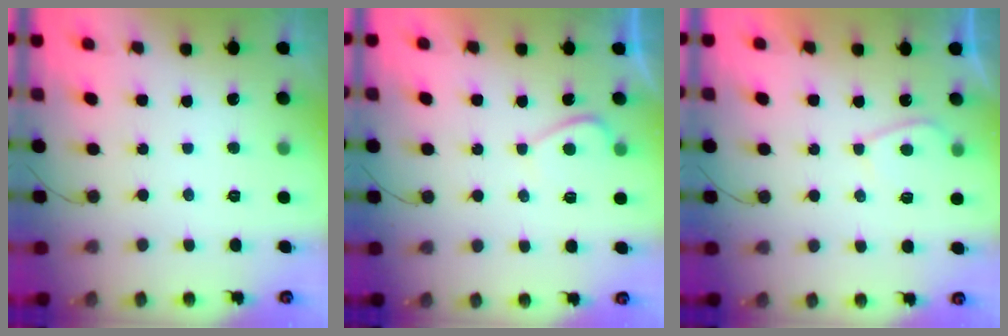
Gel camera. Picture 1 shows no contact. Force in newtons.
{"total": 0.0}
{"total": 3.1, "press": 3.0, "slide": 0.8}